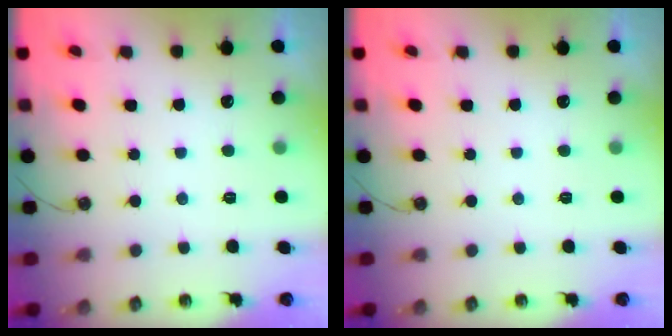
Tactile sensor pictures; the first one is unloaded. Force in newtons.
{"total": 0.0}